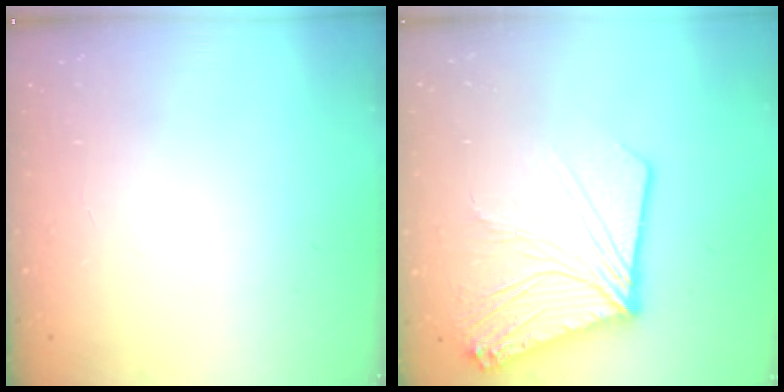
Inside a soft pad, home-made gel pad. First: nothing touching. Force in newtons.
{"total": 17.4, "press": 17.2, "slide": 2.3}